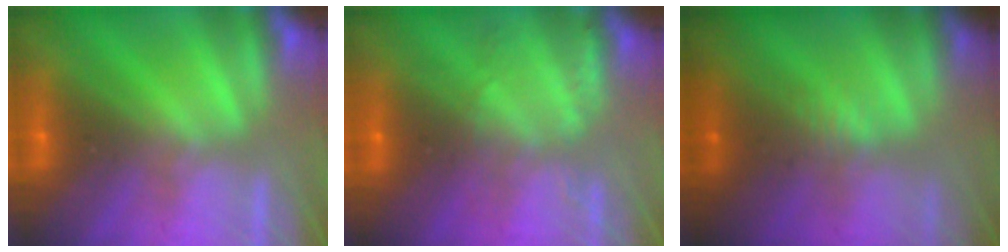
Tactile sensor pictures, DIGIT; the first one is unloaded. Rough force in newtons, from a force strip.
{"total": 2.2}
{"total": 2.4}